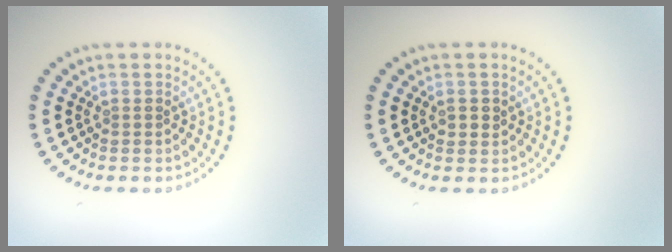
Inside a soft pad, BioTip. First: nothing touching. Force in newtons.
{"total": 1.2, "press": 1.2, "slide": 0.3}